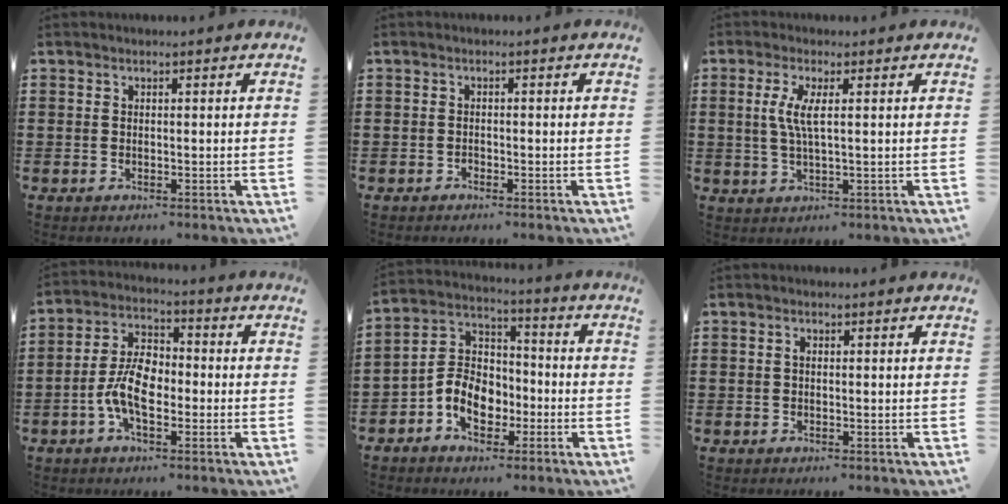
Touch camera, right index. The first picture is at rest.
{"total": 0.8, "force": [-0.7, 0.3, 0.0], "torque": [-0.002, 0.004, -0.017]}
{"total": 4.3, "force": [0.7, 0.5, 4.2], "torque": [-0.092, -0.008, 0.010]}
{"total": 7.3, "force": [-2.1, 3.9, 5.9], "torque": [-0.142, 0.002, -0.049]}
{"total": 8.2, "force": [-3.0, 6.0, 4.7], "torque": [-0.109, 0.011, -0.062]}
{"total": 0.6, "force": [0.0, 0.2, 0.6], "torque": [-0.014, -0.003, 0.001]}